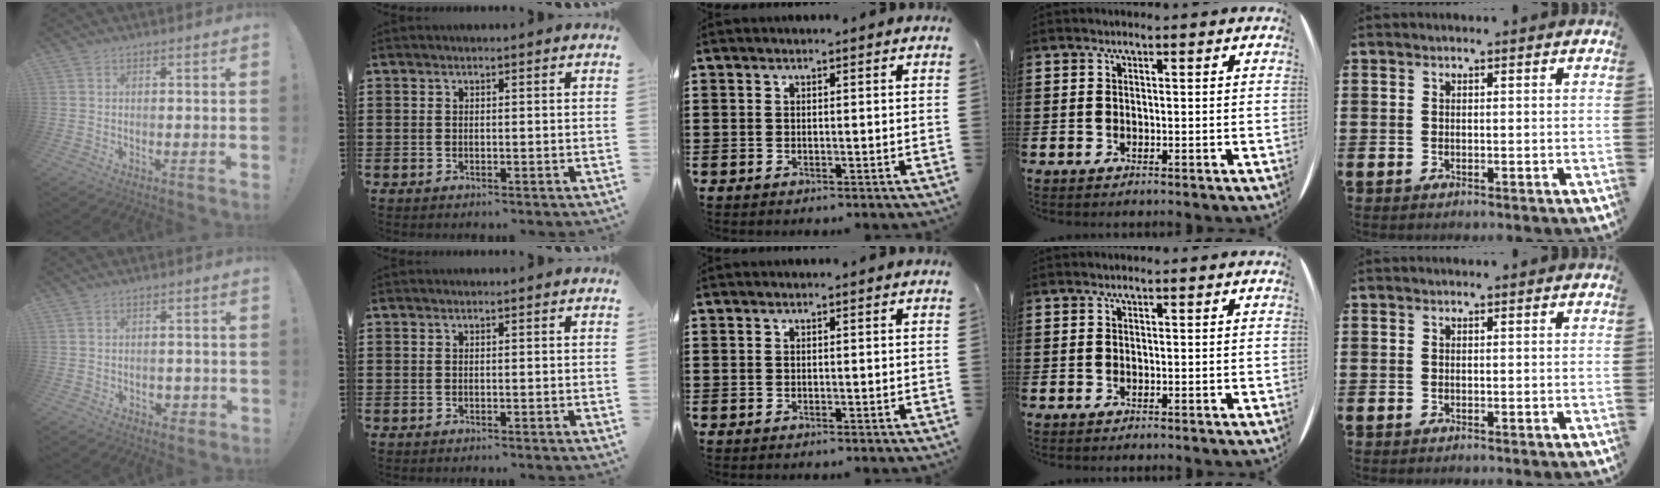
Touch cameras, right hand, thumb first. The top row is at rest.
{"thumb": {"total": 3.1, "force": [-1.0, 2.4, 1.7], "torque": [-0.011, -0.002, -0.018]}}